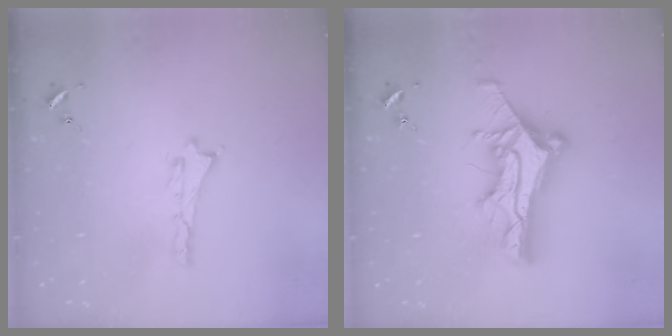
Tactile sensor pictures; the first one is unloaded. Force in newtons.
{"total": 11.5, "press": 11.5, "slide": 0.8}